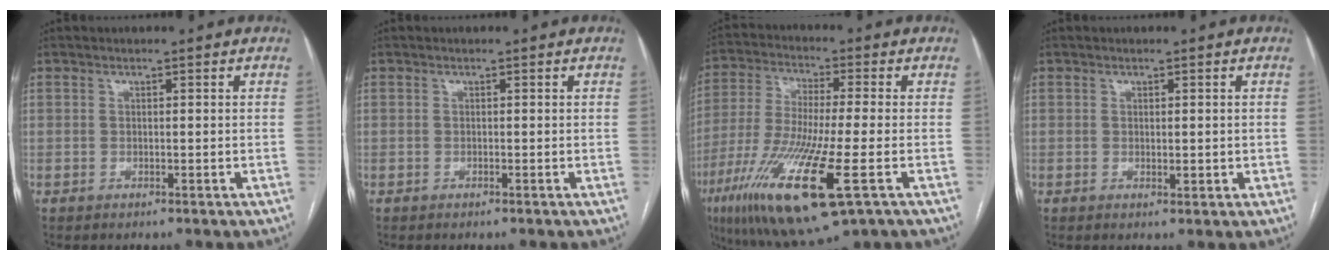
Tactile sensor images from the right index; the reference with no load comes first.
{"total": 0.0}
{"total": 18.4, "force": [-7.6, 2.2, 16.5], "torque": [-0.353, -0.045, -0.135]}
{"total": 1.4, "force": [0.1, 0.7, 1.2], "torque": [-0.017, -0.005, 0.004]}